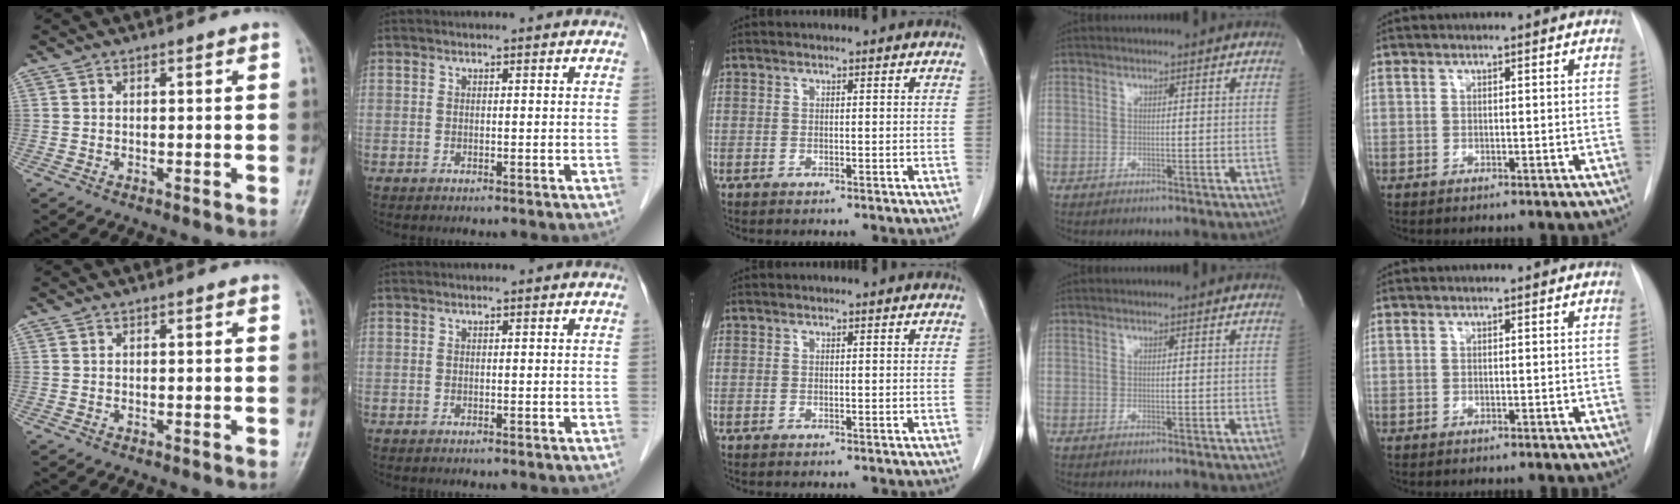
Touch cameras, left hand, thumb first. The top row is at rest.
{}